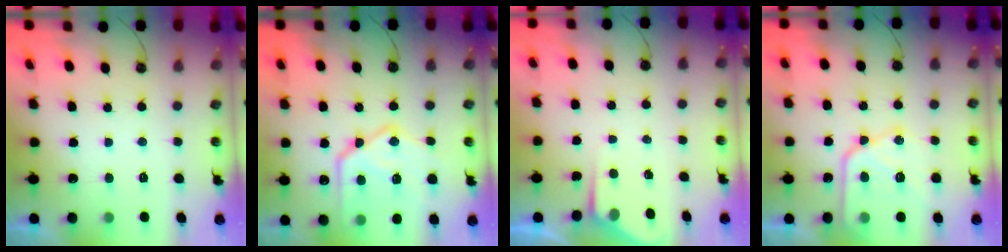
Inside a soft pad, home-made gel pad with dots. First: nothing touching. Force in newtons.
{"total": 20.3, "press": 20.2, "slide": 2.0}
{"total": 2.3, "press": 2.3, "slide": 0.3}
{"total": 14.7, "press": 14.7, "slide": 1.5}